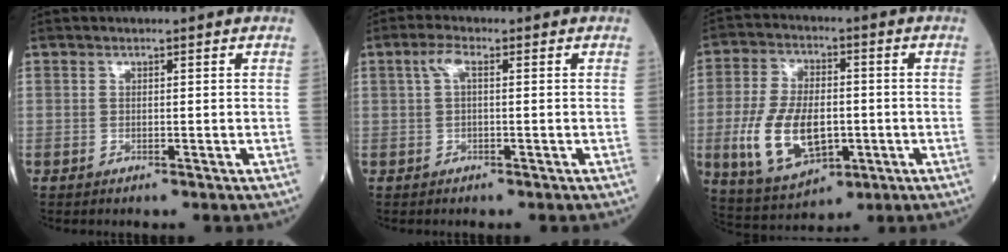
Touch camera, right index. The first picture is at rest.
{"total": 2.3, "force": [0.6, 0.5, 2.2], "torque": [-0.049, 0.014, 0.014]}
{"total": 13.0, "force": [-2.5, 6.9, 10.8], "torque": [-0.227, 0.000, -0.031]}